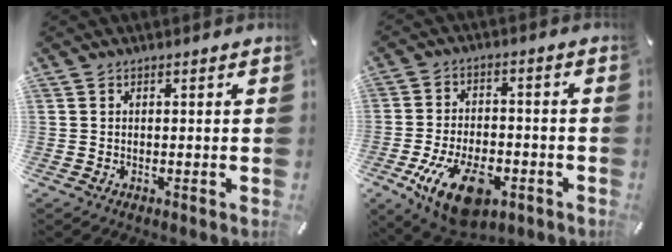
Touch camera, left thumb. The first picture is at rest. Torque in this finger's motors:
{"motor_torque": [0.54, 3.14, 1.22, 0.78, 0.42]}